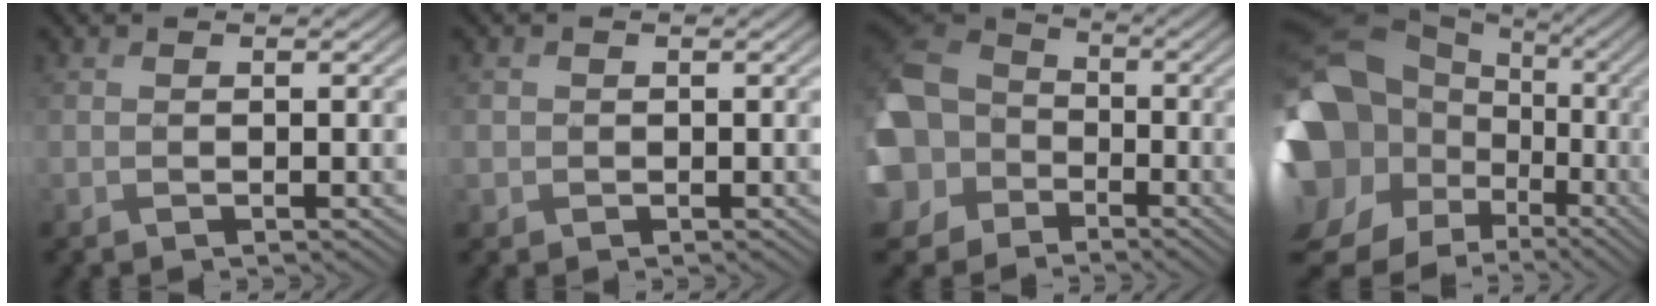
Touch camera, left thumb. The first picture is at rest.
{"total": 1.4, "force": [0.2, 1.4, -0.1], "torque": [0.007, 0.001, 0.000]}
{"total": 14.6, "force": [-3.1, 12.5, 7.0], "torque": [-0.229, -0.022, -0.088]}
{"total": 20.3, "force": [-1.1, 16.9, 11.2], "torque": [-0.303, -0.032, 0.002]}